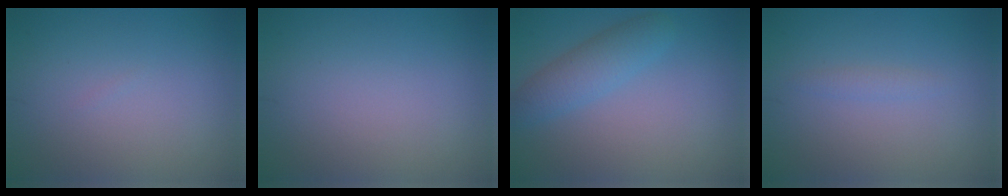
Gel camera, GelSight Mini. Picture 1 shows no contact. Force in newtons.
{"total": 0.0}
{"total": 3.1, "press": 3.1, "slide": 0.1}
{"total": 0.8, "press": 0.8, "slide": 0.1}